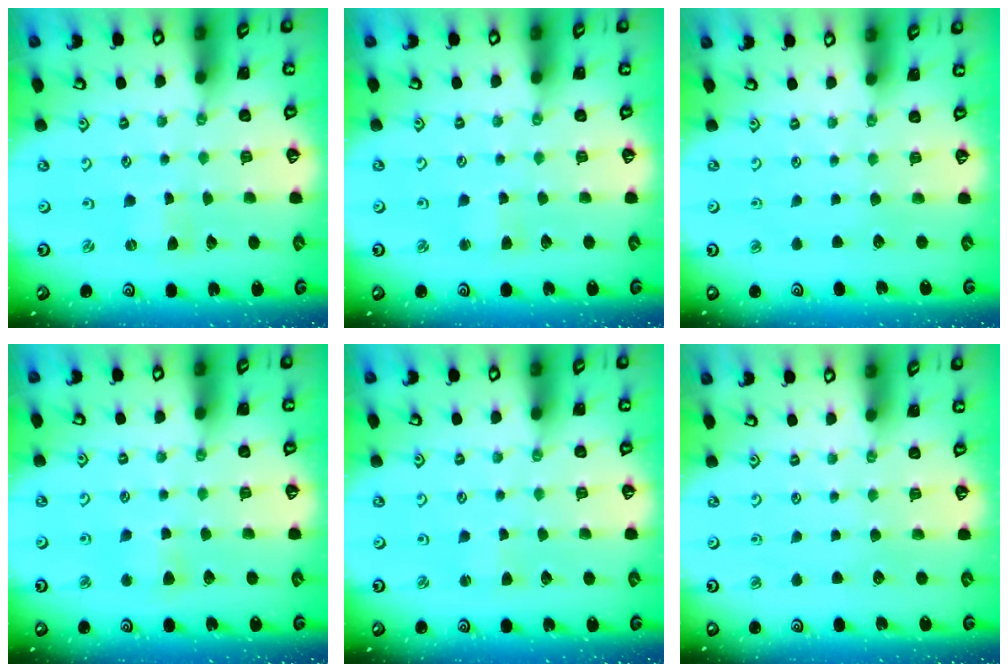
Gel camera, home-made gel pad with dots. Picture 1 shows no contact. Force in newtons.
{"total": 2.5, "press": 2.5, "slide": 0.3}
{"total": 0.0}
{"total": 3.8, "press": 3.7, "slide": 0.7}
{"total": 1.6, "press": 1.6, "slide": 0.3}
{"total": 0.0}